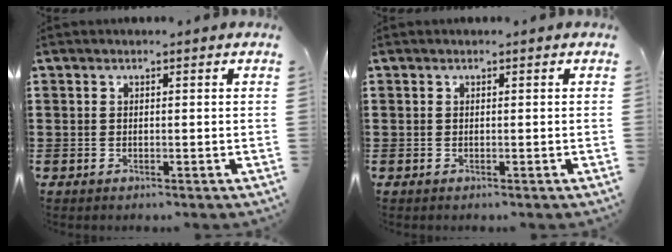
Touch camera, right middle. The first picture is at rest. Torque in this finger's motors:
{"motor_torque": [-0.06, 0.06, 0.02, -0.01]}